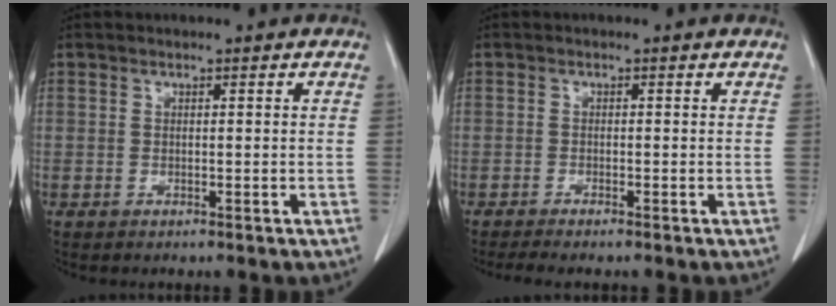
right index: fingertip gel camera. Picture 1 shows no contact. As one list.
[{"total": 3.1, "force": [-2.6, 0.0, 1.7], "torque": [-0.019, -0.003, -0.039]}]